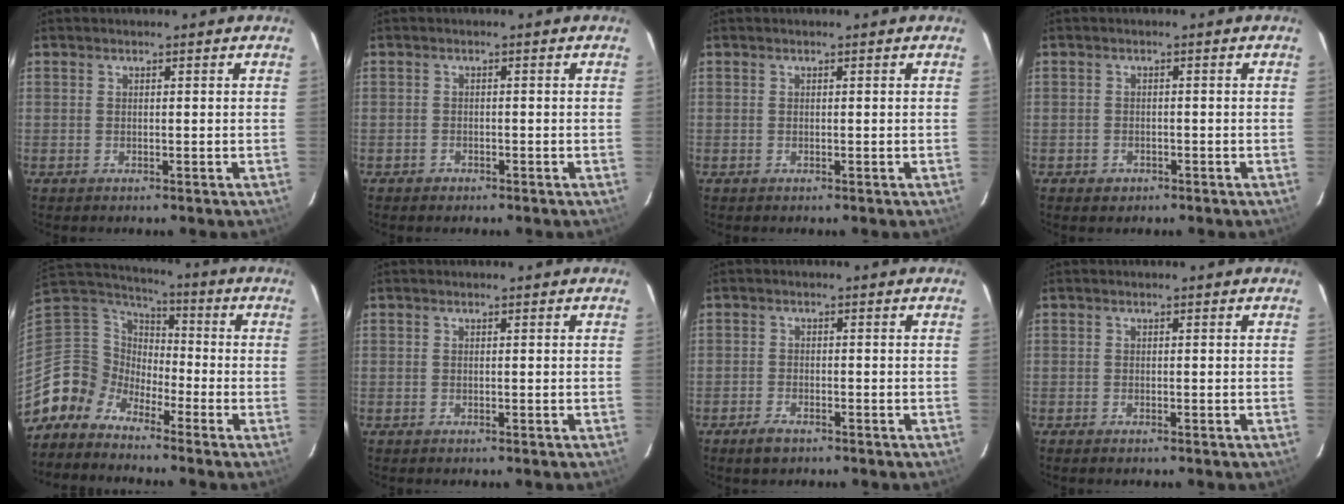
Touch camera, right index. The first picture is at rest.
{"total": 1.2, "force": [-0.9, 0.7, 0.0], "torque": [-0.002, 0.006, -0.014]}
{"total": 0.0}
{"total": 2.1, "force": [-1.2, 1.6, 0.5], "torque": [-0.011, 0.002, -0.014]}
{"total": 8.6, "force": [-6.5, 5.6, 0.1], "torque": [-0.023, 0.044, -0.157]}
{"total": 0.0}
{"total": 3.1, "force": [-2.2, 1.3, 1.6], "torque": [-0.042, -0.003, -0.041]}
{"total": 0.7, "force": [-0.6, 0.2, 0.3], "torque": [-0.008, -0.002, -0.011]}